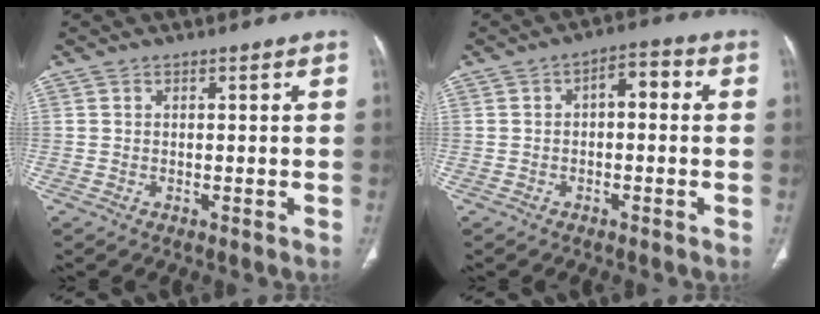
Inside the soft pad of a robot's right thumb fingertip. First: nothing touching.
{"total": 4.4, "force": [0.2, 2.4, 3.7], "torque": [-0.036, 0.019, -0.008]}